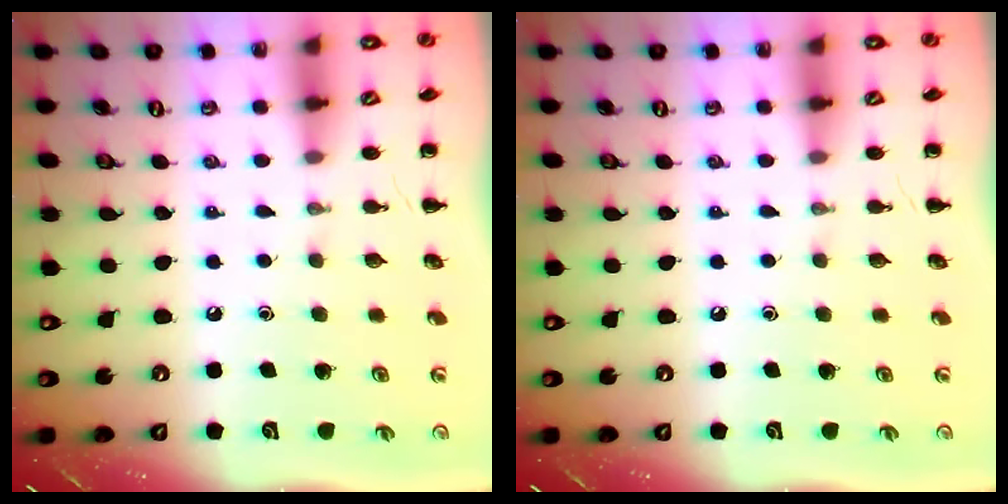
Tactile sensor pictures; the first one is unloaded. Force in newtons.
{"total": 0.0}